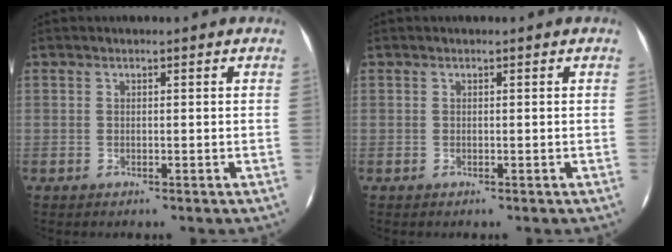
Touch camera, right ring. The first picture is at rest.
{"total": 0.0}